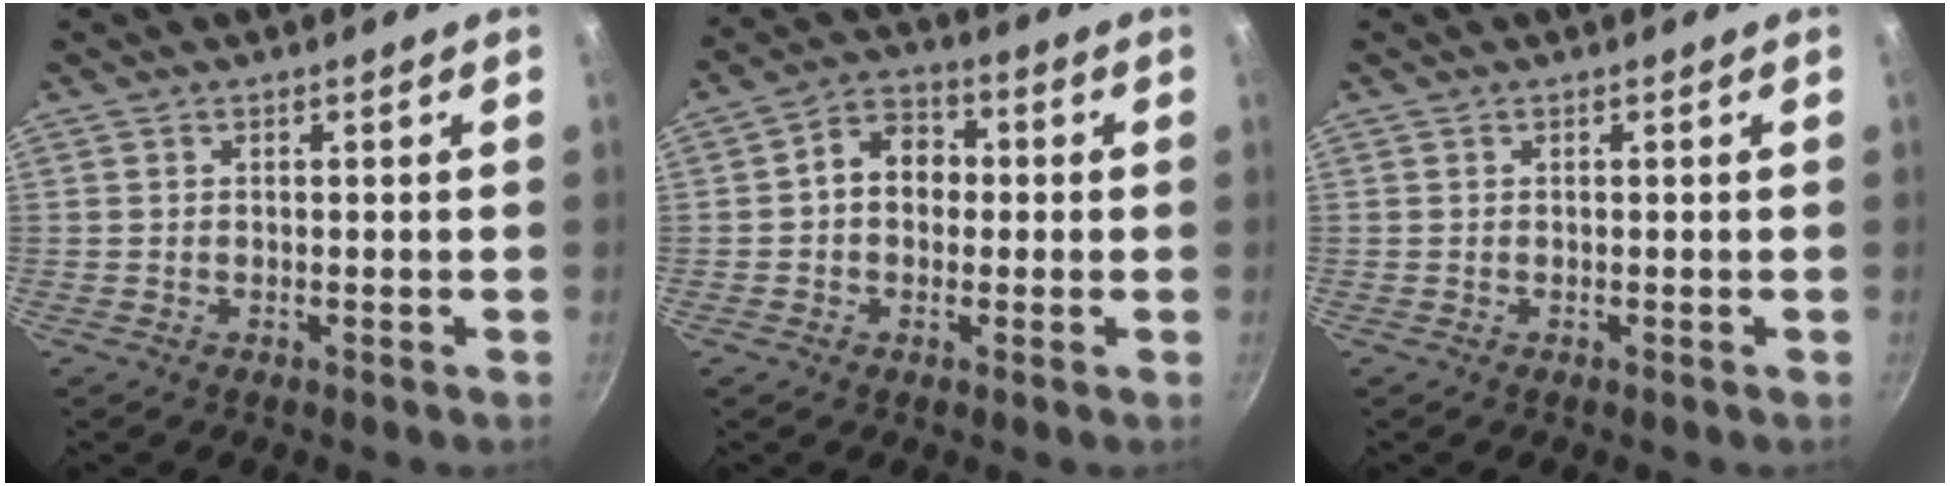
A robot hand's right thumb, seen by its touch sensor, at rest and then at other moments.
{"total": 7.9, "force": [0.2, 6.2, 4.8], "torque": [-0.040, 0.020, -0.011]}
{"total": 0.0}